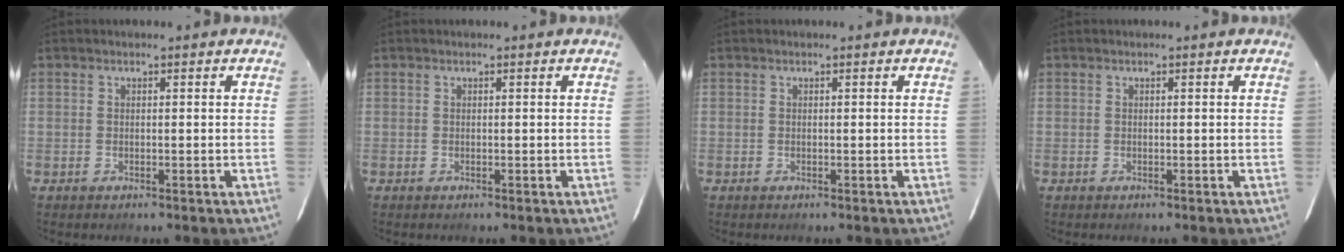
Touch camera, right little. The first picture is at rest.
{"total": 0.0}
{"total": 0.0}
{"total": 0.0}